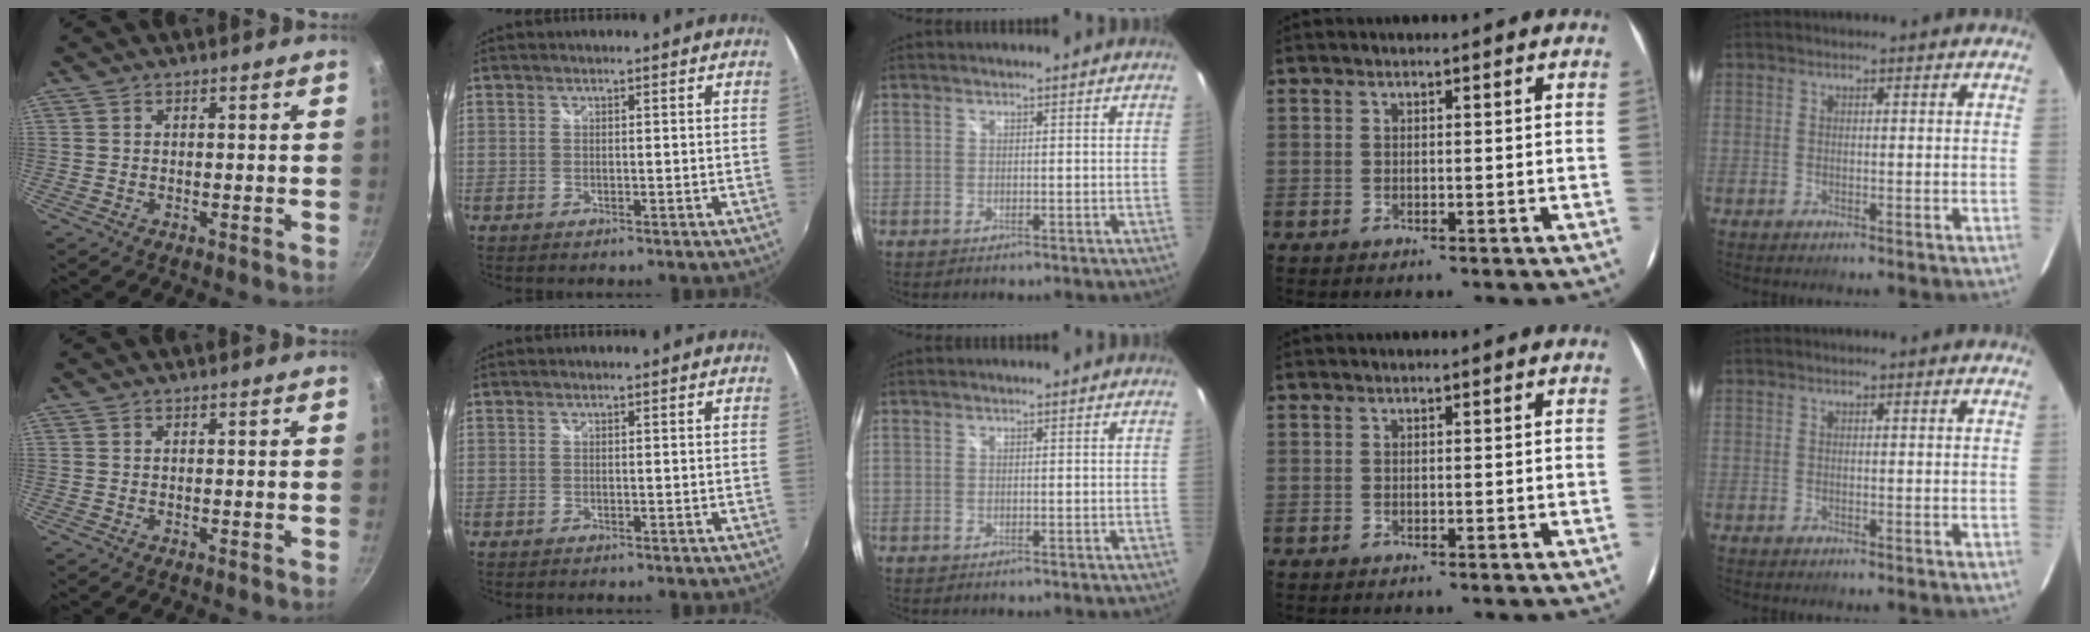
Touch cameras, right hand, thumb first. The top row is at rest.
{}